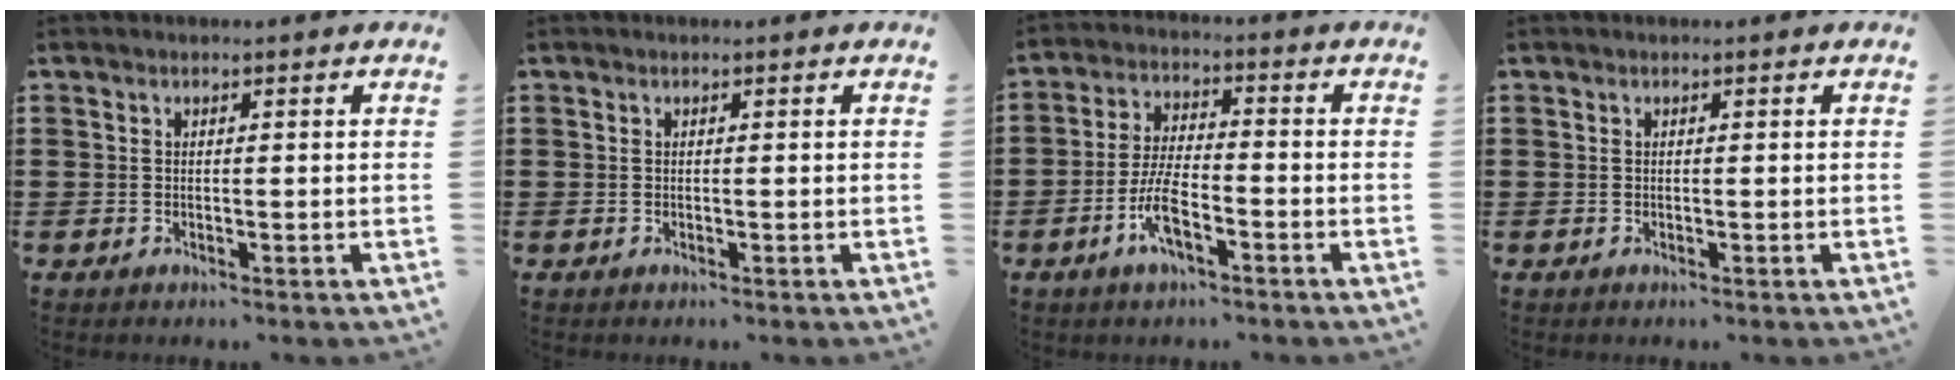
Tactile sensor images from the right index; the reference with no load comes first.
{"total": 0.0}
{"total": 6.6, "force": [-3.1, 1.9, 5.5], "torque": [-0.125, -0.007, -0.062]}
{"total": 0.0}